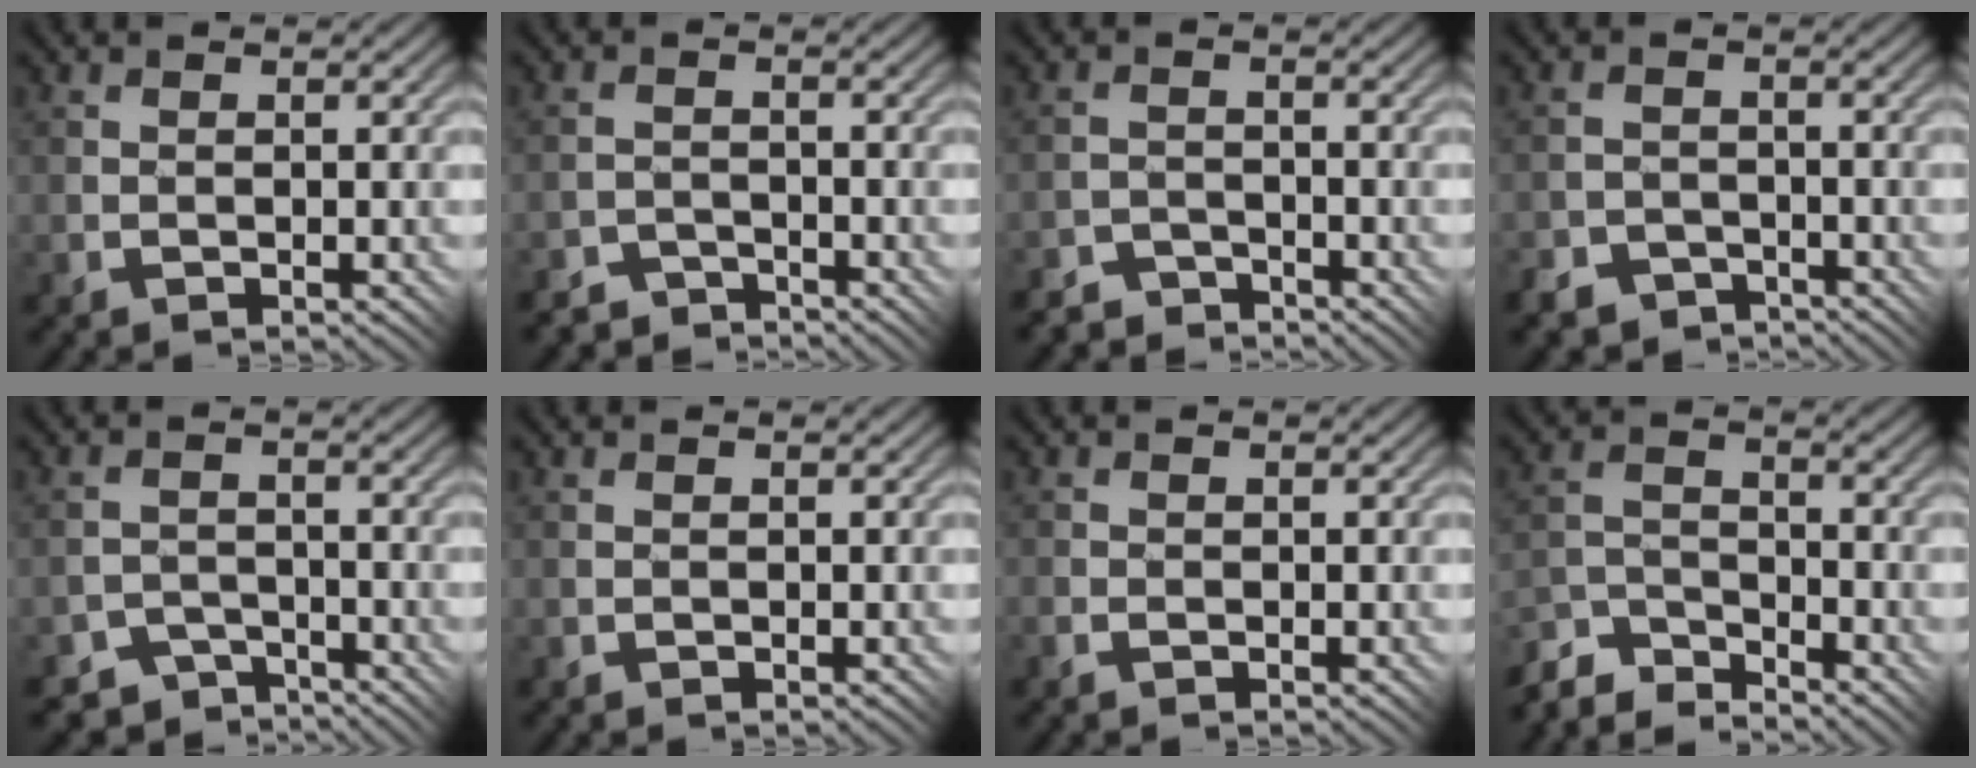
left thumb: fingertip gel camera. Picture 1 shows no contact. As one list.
[{"total": 3.1, "force": [-3.0, 0.5, -0.2], "torque": [0.015, 0.006, -0.060]}, {"total": 3.4, "force": [-3.3, 0.7, -0.2], "torque": [0.013, 0.007, -0.066]}, {"total": 4.2, "force": [-3.6, 2.1, 0.4], "torque": [0.000, 0.006, -0.066]}, {"total": 3.7, "force": [-3.3, 1.6, 0.2], "torque": [0.003, -0.002, -0.057]}, {"total": 0.0}, {"total": 1.5, "force": [-0.9, 1.0, 0.7], "torque": [-0.020, -0.003, -0.022]}, {"total": 6.2, "force": [-5.8, 1.7, 1.8], "torque": [-0.039, 0.002, -0.122]}]